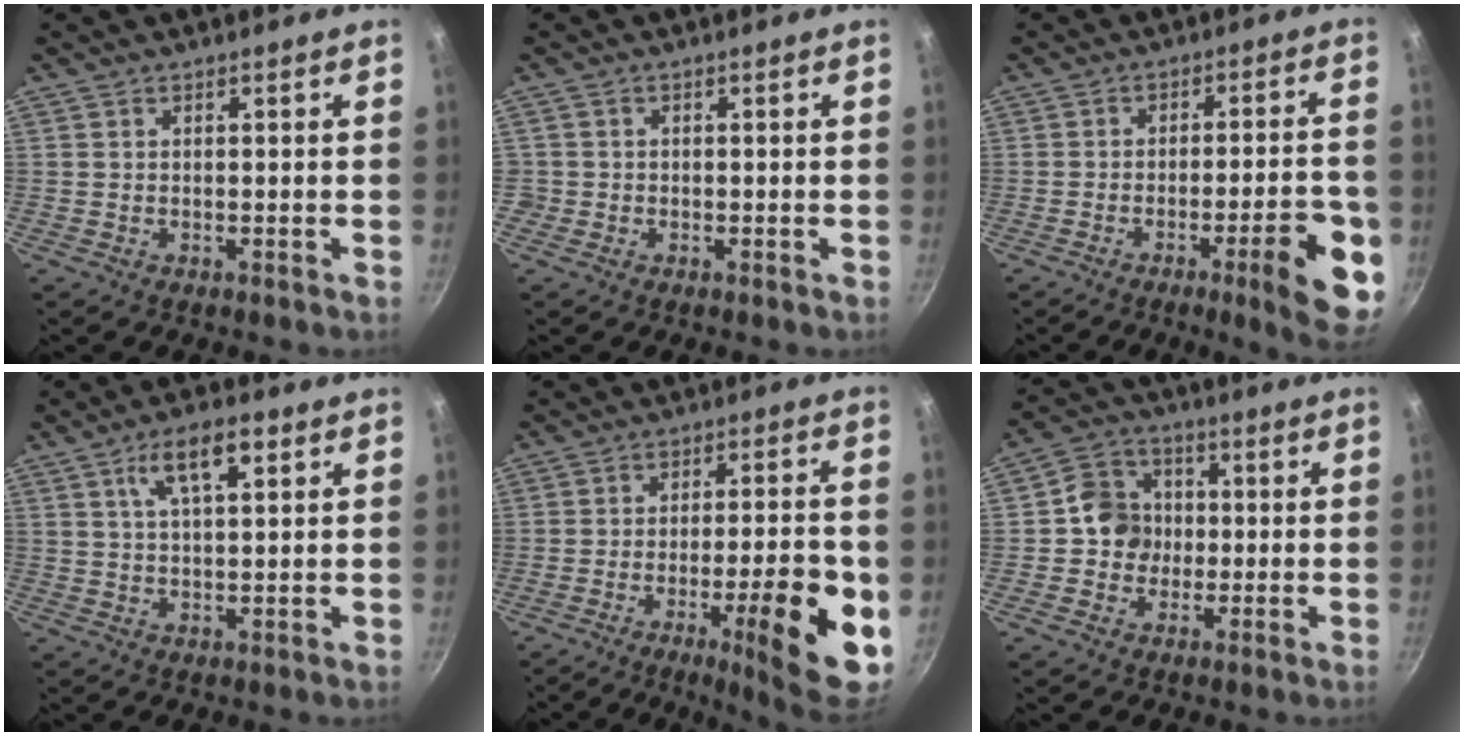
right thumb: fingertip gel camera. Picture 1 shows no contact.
{"total": 1.3, "force": [-0.3, 1.2, 0.1], "torque": [0.006, 0.008, -0.004]}
{"total": 13.1, "force": [-5.3, 3.0, 11.6], "torque": [-0.130, 0.027, -0.068]}
{"total": 8.3, "force": [3.6, 3.2, 6.7], "torque": [-0.107, 0.001, 0.062]}
{"total": 16.0, "force": [-5.1, 3.5, 14.7], "torque": [-0.189, 0.018, -0.072]}
{"total": 8.6, "force": [-0.1, 7.9, 3.5], "torque": [-0.020, 0.017, -0.019]}